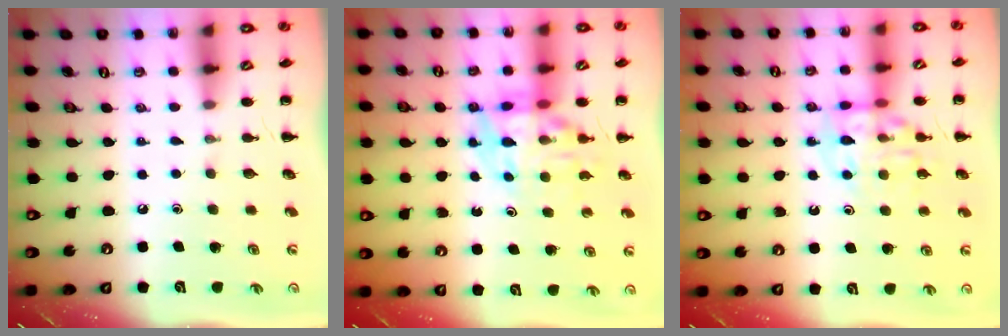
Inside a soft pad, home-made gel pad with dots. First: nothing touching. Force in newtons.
{"total": 10.3, "press": 10.0, "slide": 2.7}
{"total": 11.9, "press": 11.8, "slide": 1.7}